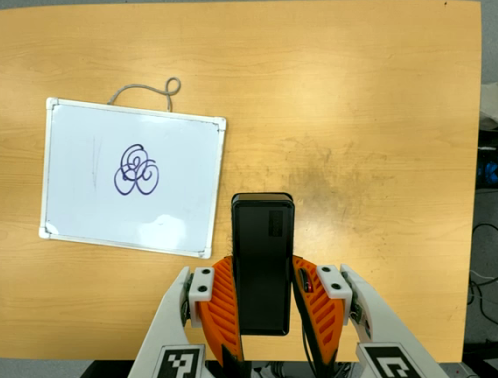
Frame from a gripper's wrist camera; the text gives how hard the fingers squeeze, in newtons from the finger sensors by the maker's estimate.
{"total": 4.0, "left": 2.7, "right": 5.2}